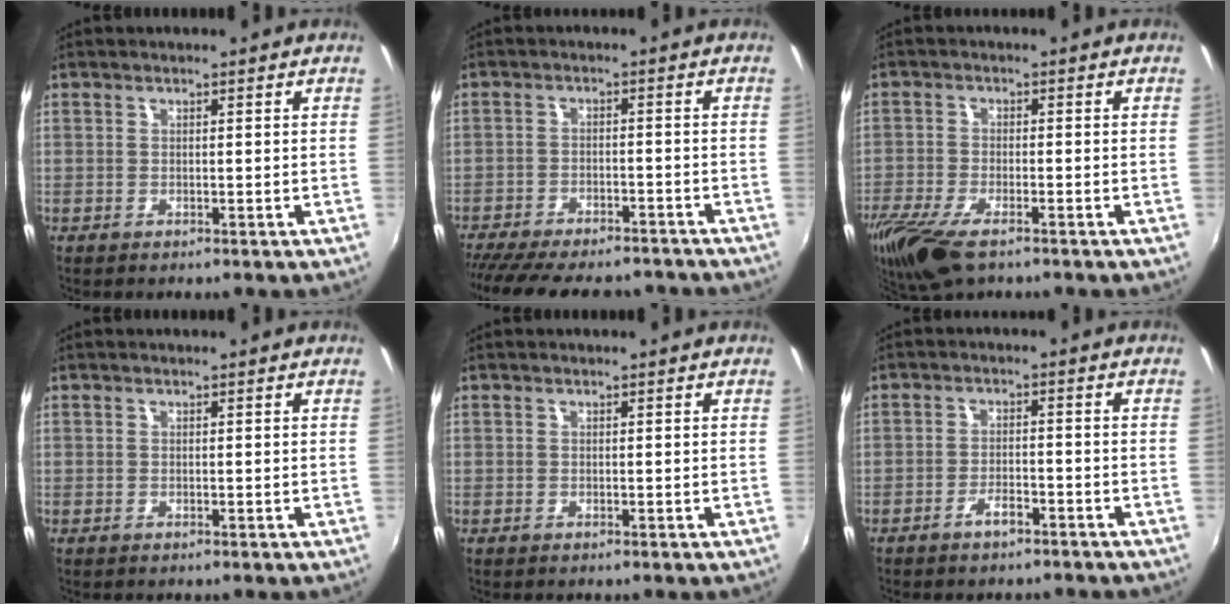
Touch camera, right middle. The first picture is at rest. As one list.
[{"total": 18.5, "force": [-15.6, 5.5, 8.2], "torque": [-0.174, -0.027, -0.220]}, {"total": 12.3, "force": [-8.3, 4.5, 8.0], "torque": [-0.192, -0.050, -0.155]}, {"total": 0.0}, {"total": 0.0}, {"total": 3.3, "force": [-2.7, 1.2, 1.6], "torque": [-0.042, 0.003, -0.042]}]